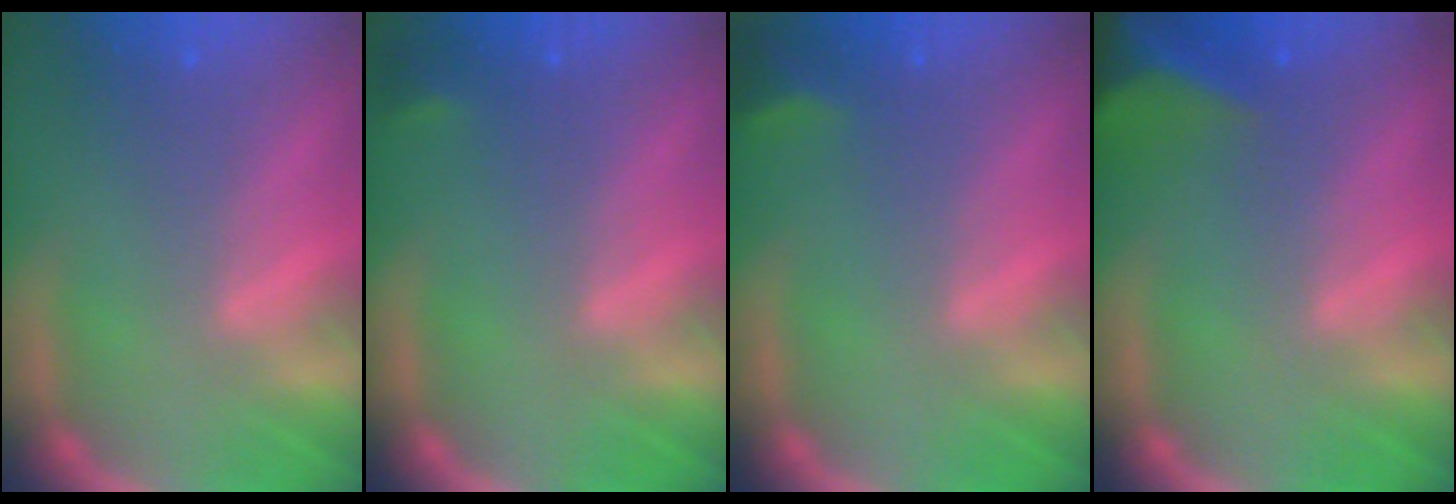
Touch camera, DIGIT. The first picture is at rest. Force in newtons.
{"total": 0.9}
{"total": 1.9}
{"total": 8.5}